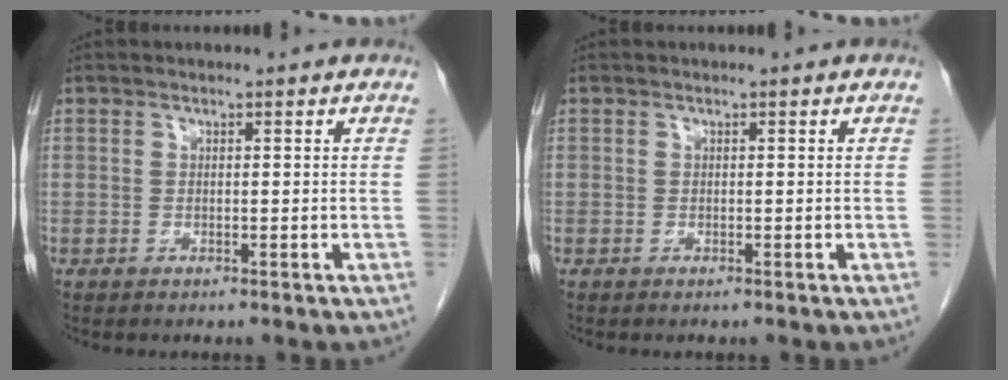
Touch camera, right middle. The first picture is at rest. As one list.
[{"total": 0.0}]